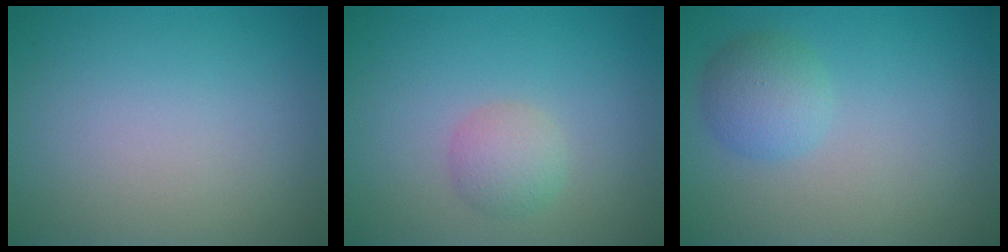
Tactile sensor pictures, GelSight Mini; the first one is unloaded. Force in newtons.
{"total": 2.1, "press": 2.1, "slide": 0.0}
{"total": 2.7, "press": 2.7, "slide": 0.2}